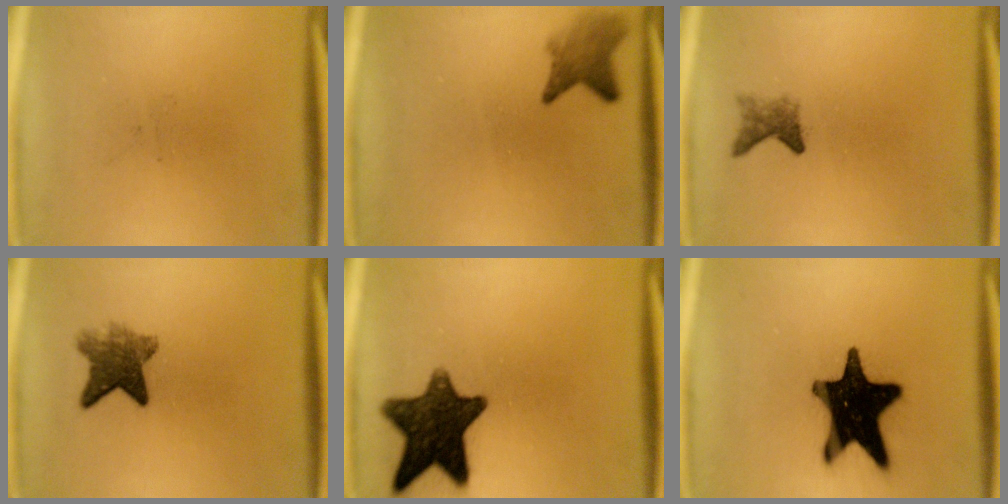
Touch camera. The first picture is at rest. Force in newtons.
{"total": 3.4}
{"total": 2.1}
{"total": 5.9}
{"total": 13.5}
{"total": 20.1}